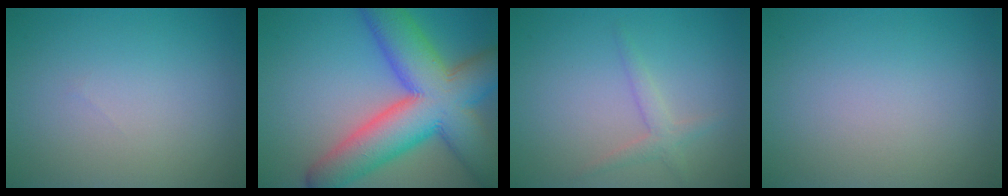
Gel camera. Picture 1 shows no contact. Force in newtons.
{"total": 13.6, "press": 13.6, "slide": 0.3}
{"total": 1.7, "press": 1.6, "slide": 0.1}
{"total": 0.0}